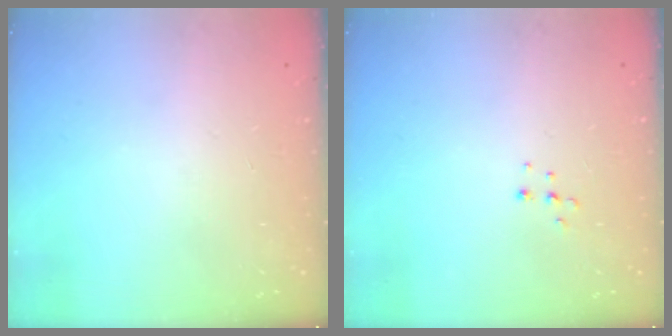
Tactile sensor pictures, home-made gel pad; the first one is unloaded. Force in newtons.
{"total": 5.1, "press": 5.0, "slide": 0.4}